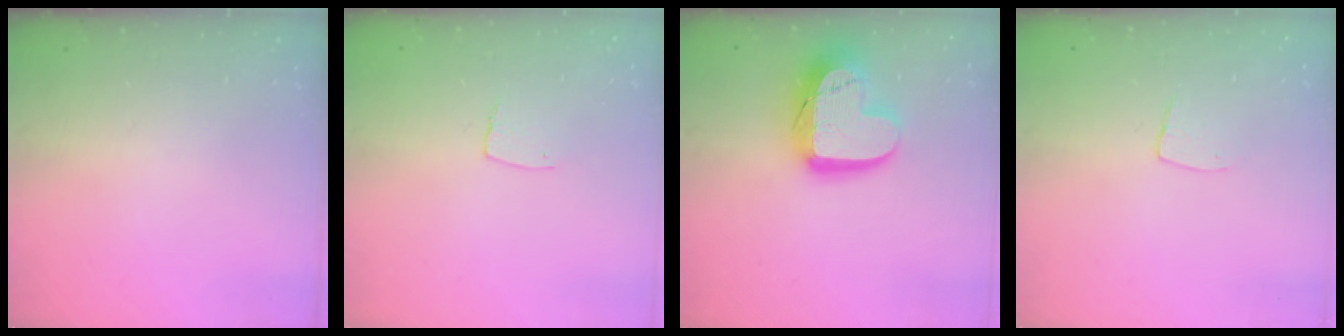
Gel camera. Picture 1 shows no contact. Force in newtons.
{"total": 4.7, "press": 4.7, "slide": 0.4}
{"total": 18.4, "press": 18.3, "slide": 1.4}
{"total": 5.3, "press": 5.3, "slide": 0.3}